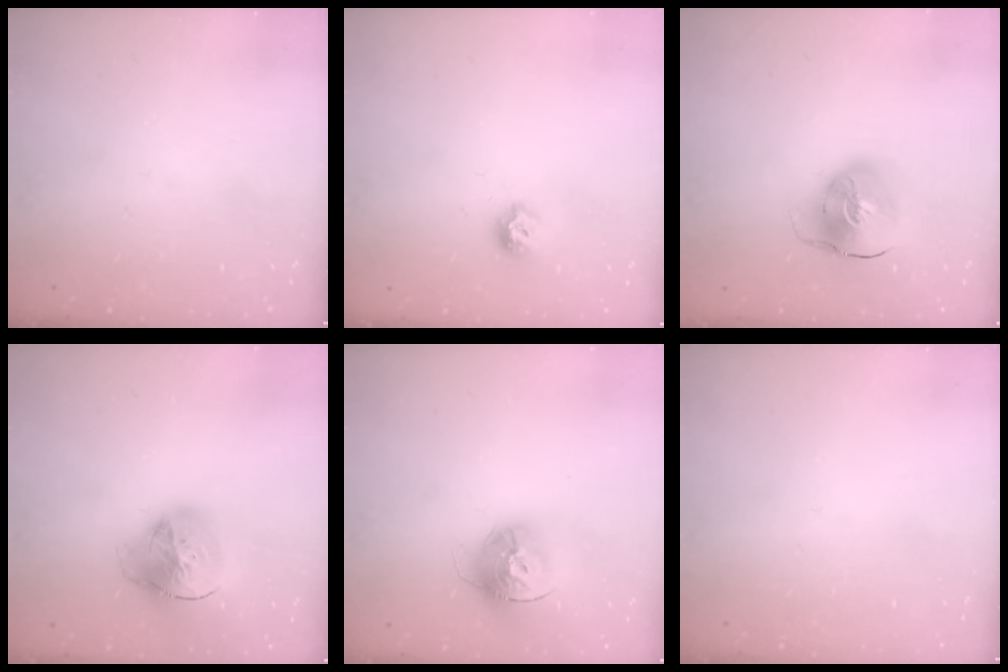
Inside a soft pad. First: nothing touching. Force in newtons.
{"total": 7.5, "press": 7.5, "slide": 0.6}
{"total": 11.9, "press": 11.7, "slide": 1.8}
{"total": 19.8, "press": 19.6, "slide": 2.3}
{"total": 15.1, "press": 15.0, "slide": 1.5}
{"total": 0.0}